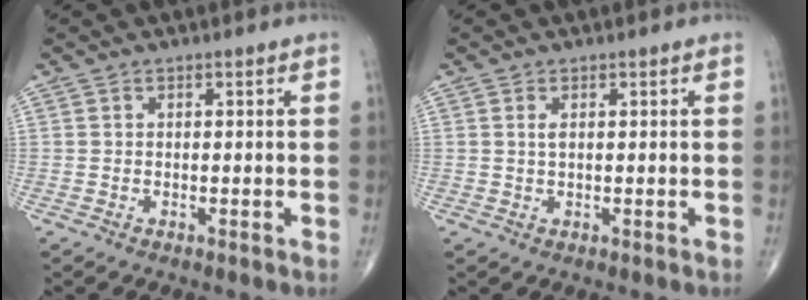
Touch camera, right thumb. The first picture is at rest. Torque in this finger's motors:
{"motor_torque": [-0.41, 0.35, 0.30, 0.14, -0.05]}